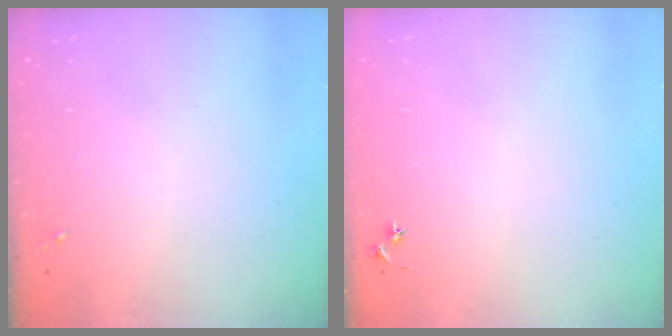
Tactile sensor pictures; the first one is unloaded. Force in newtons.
{"total": 2.5, "press": 2.5, "slide": 0.3}